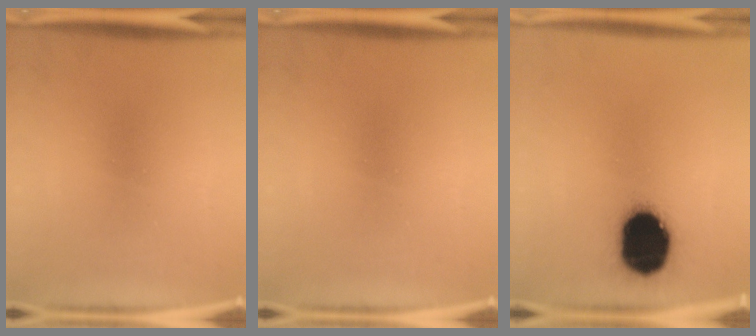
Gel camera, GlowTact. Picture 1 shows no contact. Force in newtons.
{"total": 0.0}
{"total": 19.2}